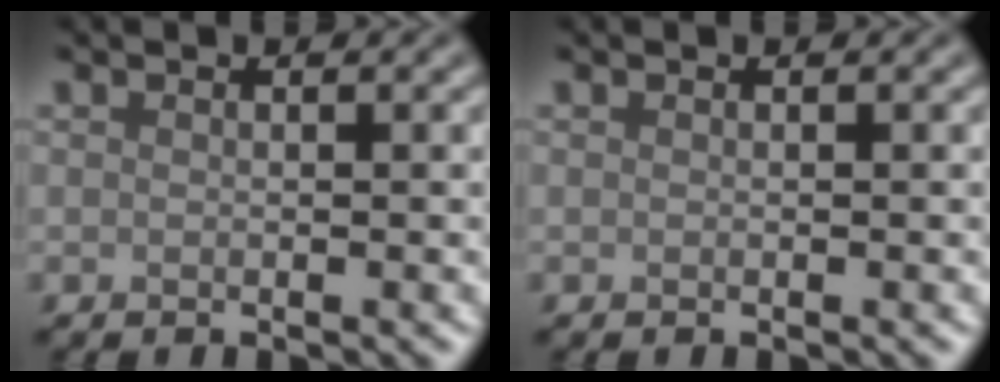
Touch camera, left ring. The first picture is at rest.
{"total": 0.0}